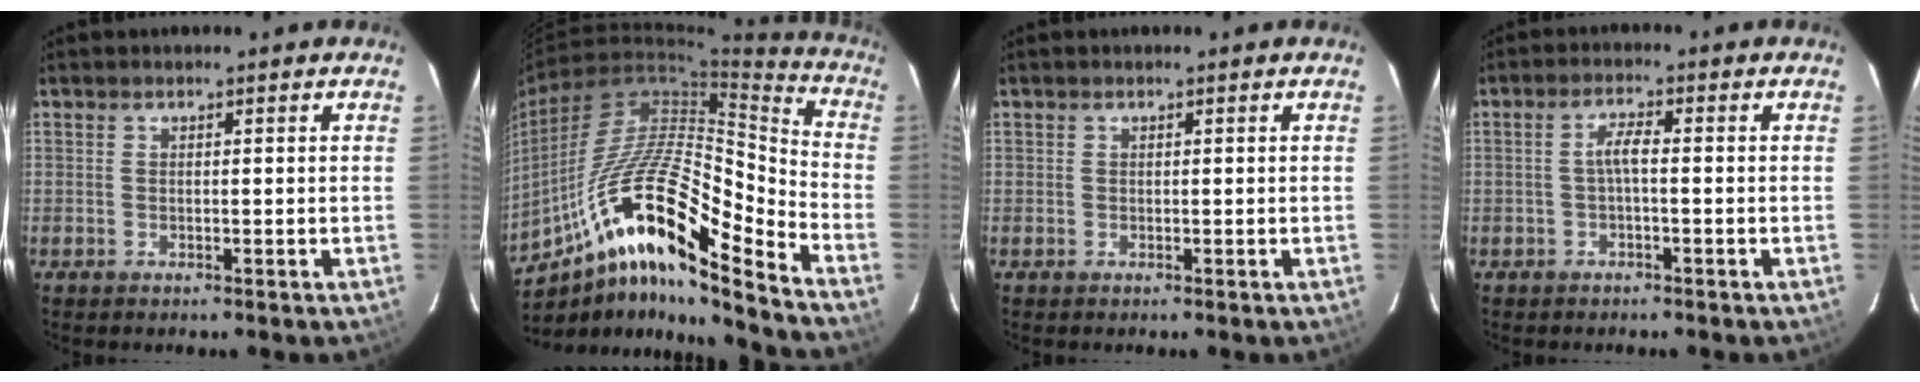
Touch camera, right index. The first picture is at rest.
{"total": 21.6, "force": [-11.6, 4.1, 17.8], "torque": [-0.315, -0.015, -0.222]}
{"total": 0.0}
{"total": 2.6, "force": [-0.5, 0.4, 2.5], "torque": [-0.051, 0.007, -0.008]}